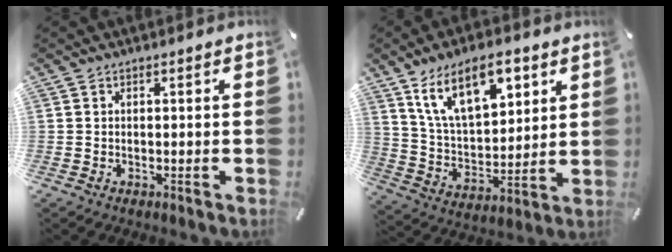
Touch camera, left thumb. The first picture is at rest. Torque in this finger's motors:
{"motor_torque": [2.50, 2.44, 1.39, -1.37, 0.52]}